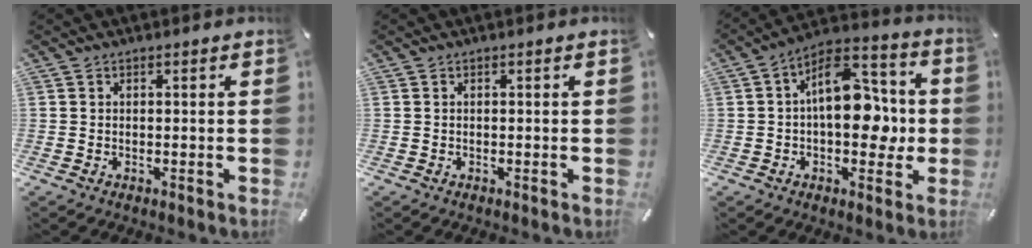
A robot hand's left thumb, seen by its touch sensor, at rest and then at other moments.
{"total": 0.0}
{"total": 15.5, "force": [0.1, 9.7, 12.0], "torque": [-0.160, 0.004, 0.005]}